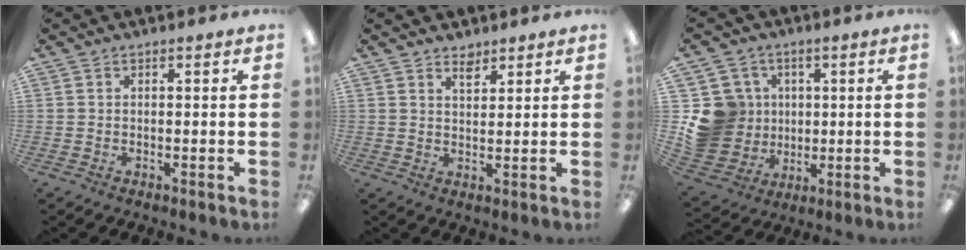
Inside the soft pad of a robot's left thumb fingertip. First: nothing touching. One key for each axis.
{"total": 3.0, "fx": 2.6, "fy": 1.2, "fz": 0.9, "tx": -0.004, "ty": -0.015, "tz": 0.046}
{"total": 14.2, "fx": 1.1, "fy": 13.5, "fz": 4.3, "tx": -0.121, "ty": 0.007, "tz": 0.034}